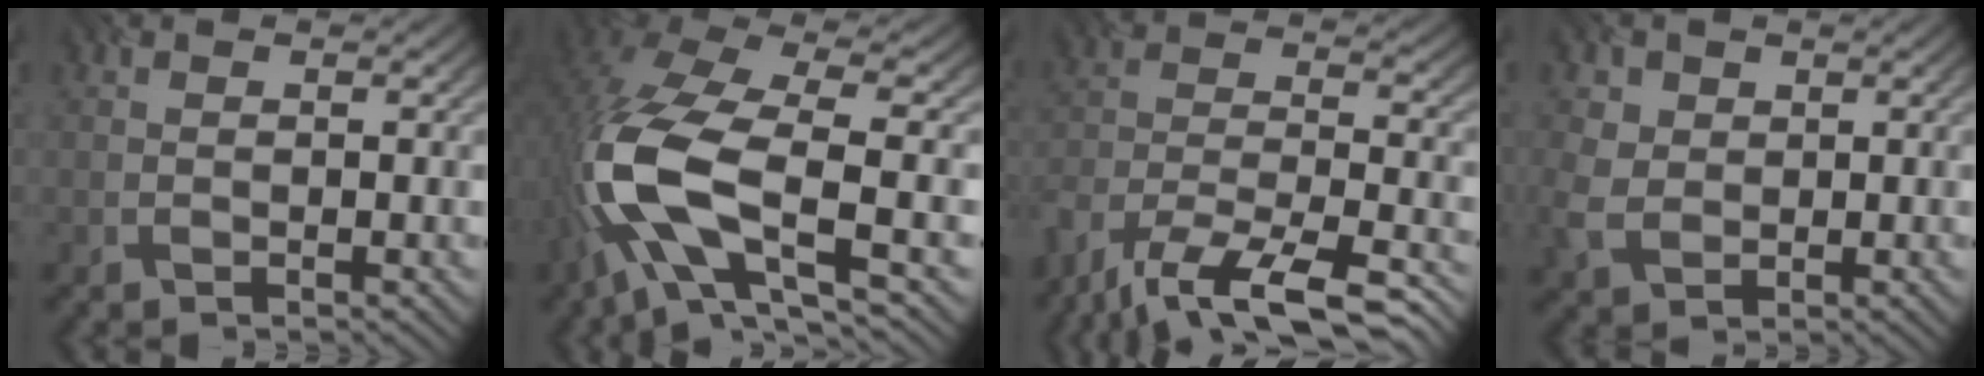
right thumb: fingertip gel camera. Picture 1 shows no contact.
{"total": 14.5, "force": [-3.3, 6.0, 12.7], "torque": [-0.303, -0.018, -0.069]}
{"total": 15.2, "force": [-12.2, 4.7, 7.7], "torque": [-0.160, -0.022, -0.195]}
{"total": 3.8, "force": [0.6, 3.3, 1.6], "torque": [-0.052, 0.001, 0.012]}